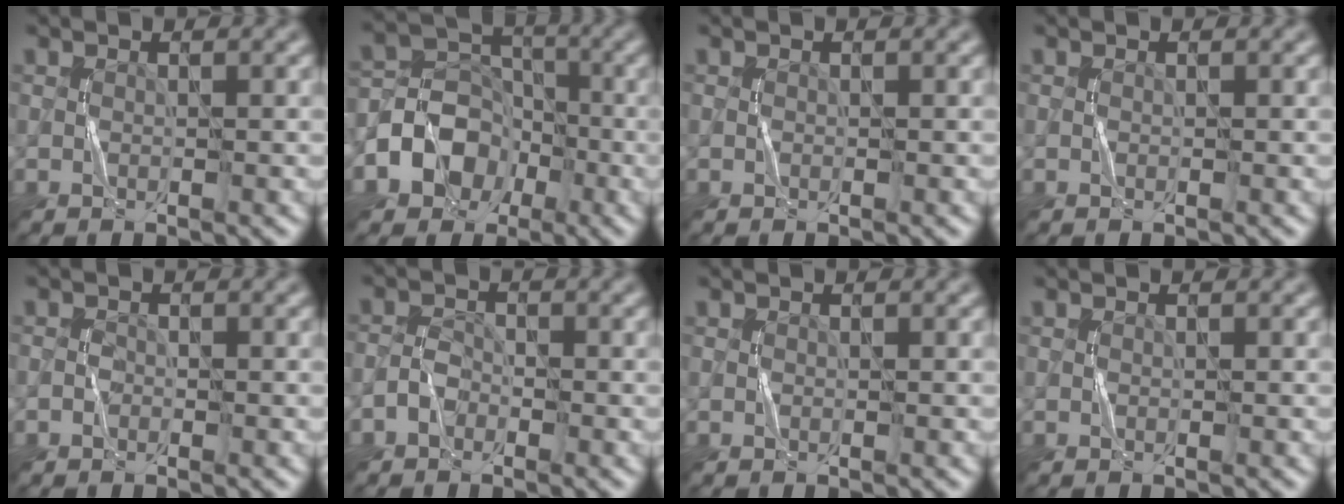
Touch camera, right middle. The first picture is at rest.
{"total": 6.1, "force": [-2.6, 5.0, 2.4], "torque": [-0.021, 0.008, -0.065]}
{"total": 0.0}
{"total": 0.0}
{"total": 0.6, "force": [-0.4, 0.4, 0.2], "torque": [-0.003, 0.001, -0.009]}
{"total": 1.6, "force": [-1.1, 0.9, 0.7], "torque": [-0.010, 0.007, -0.025]}
{"total": 0.0}
{"total": 0.0}